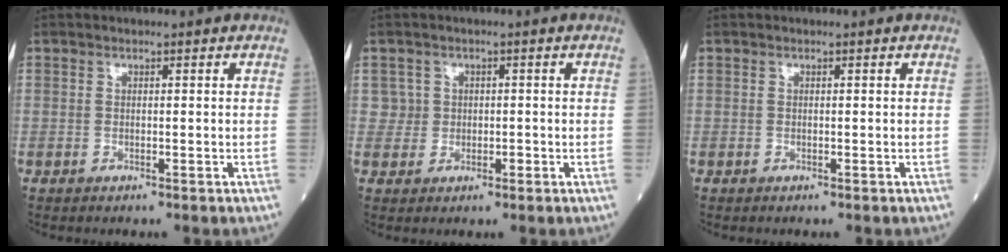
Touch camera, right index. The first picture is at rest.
{"total": 2.4, "force": [0.2, 2.3, -0.1], "torque": [0.013, 0.005, 0.002]}
{"total": 0.0}